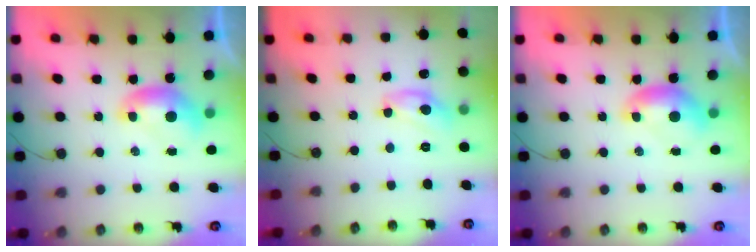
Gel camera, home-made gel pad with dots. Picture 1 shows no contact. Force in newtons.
{"total": 7.7, "press": 7.7, "slide": 0.4}
{"total": 0.0}